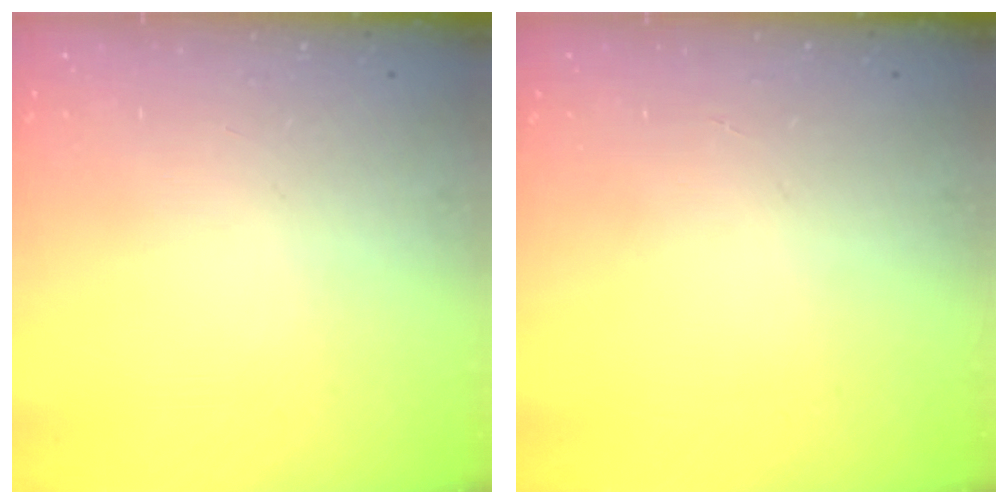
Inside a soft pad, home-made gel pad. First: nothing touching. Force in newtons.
{"total": 0.0}